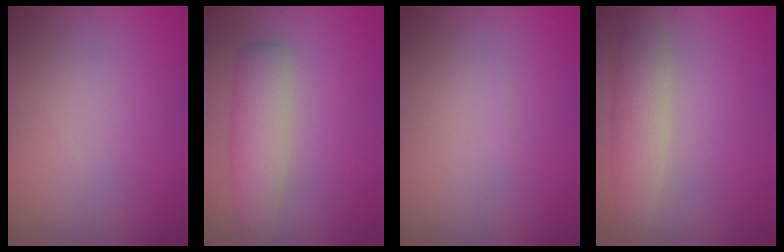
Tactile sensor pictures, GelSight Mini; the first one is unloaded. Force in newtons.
{"total": 3.4, "press": 3.4, "slide": 0.1}
{"total": 0.0}
{"total": 3.4, "press": 3.4, "slide": 0.2}